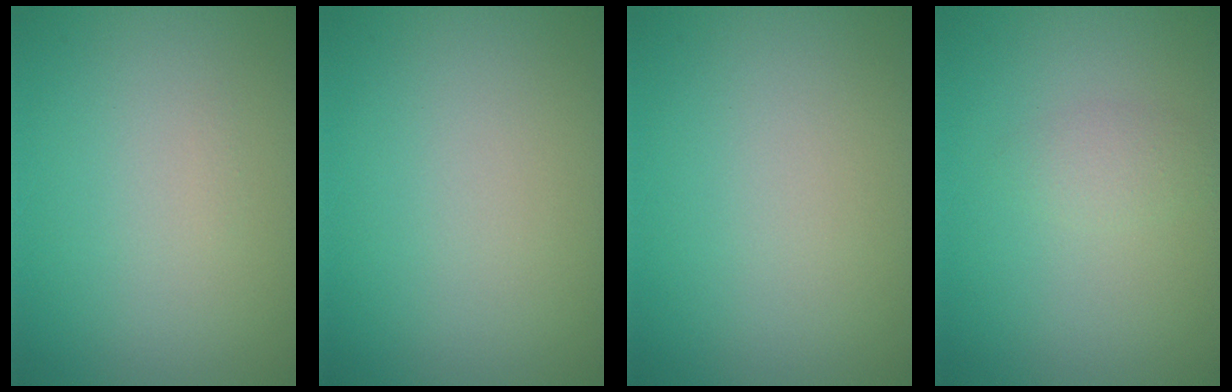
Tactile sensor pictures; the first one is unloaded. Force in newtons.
{"total": 0.0}
{"total": 0.0}
{"total": 1.4, "press": 1.4, "slide": 0.0}